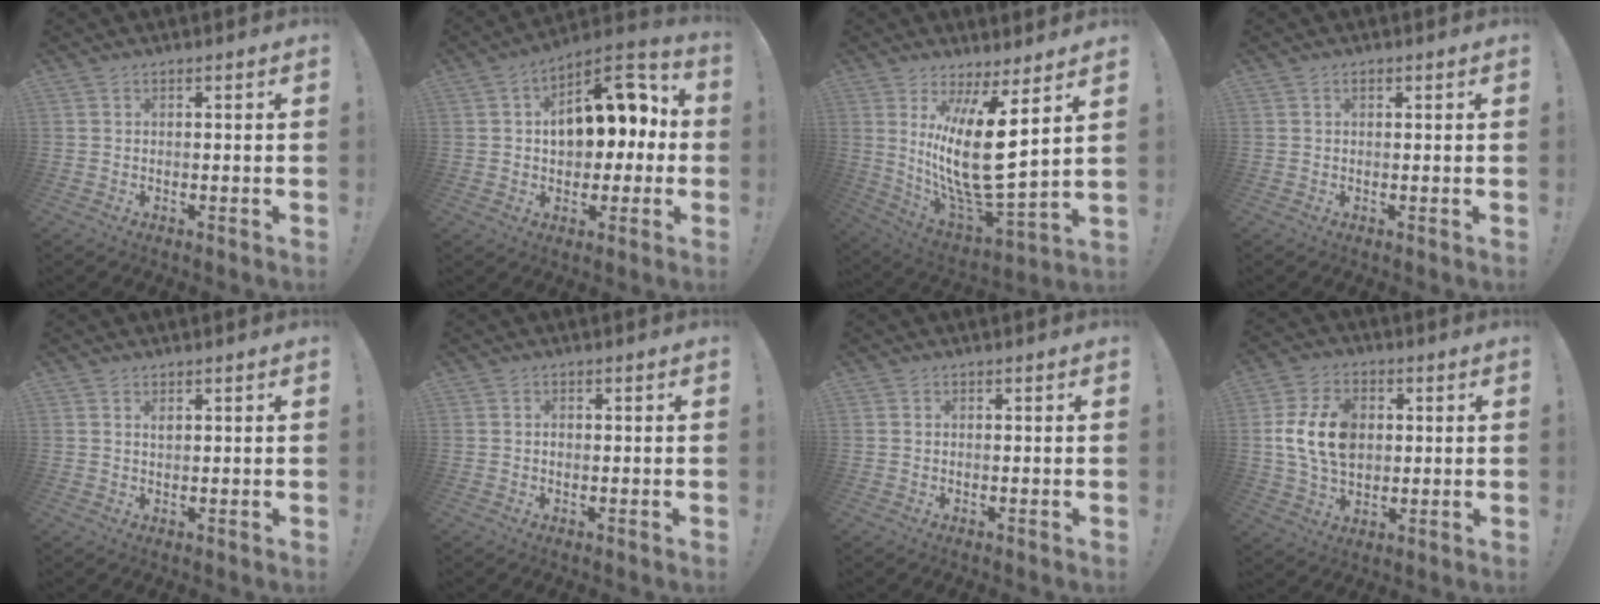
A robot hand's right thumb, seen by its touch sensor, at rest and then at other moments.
{"total": 15.2, "force": [2.8, 9.9, 11.2], "torque": [-0.151, 0.000, 0.049]}
{"total": 20.3, "force": [5.7, 5.5, 18.7], "torque": [-0.355, -0.064, 0.096]}
{"total": 0.6, "force": [0.3, 0.4, 0.4], "torque": [-0.008, 0.001, 0.006]}
{"total": 0.9, "force": [0.6, 0.3, 0.5], "torque": [-0.002, -0.004, 0.009]}
{"total": 0.5, "force": [0.0, 0.4, 0.3], "torque": [-0.007, 0.003, 0.000]}
{"total": 0.0}
{"total": 15.6, "force": [1.9, 11.1, 10.8], "torque": [-0.205, 0.004, 0.039]}